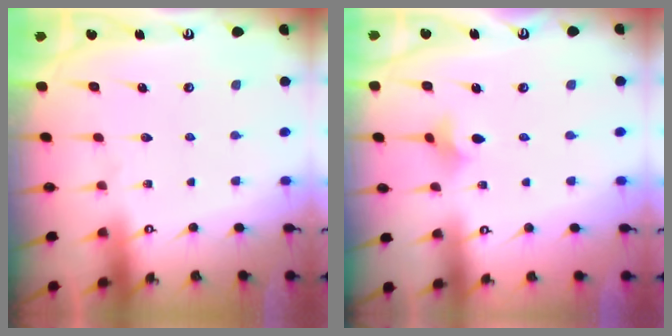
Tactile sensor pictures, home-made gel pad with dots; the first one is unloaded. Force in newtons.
{"total": 3.6, "press": 3.5, "slide": 0.8}